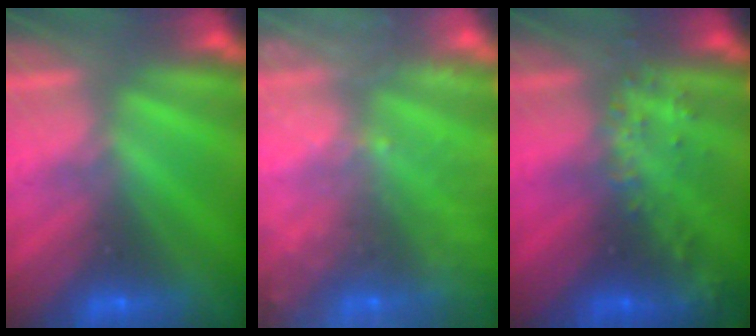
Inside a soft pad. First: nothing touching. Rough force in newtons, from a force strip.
{"total": 7.5}
{"total": 2.8}